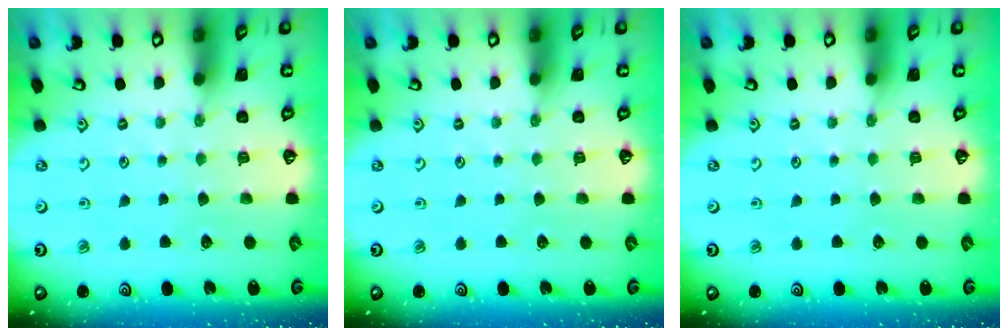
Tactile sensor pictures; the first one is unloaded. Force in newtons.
{"total": 0.0}
{"total": 0.0}